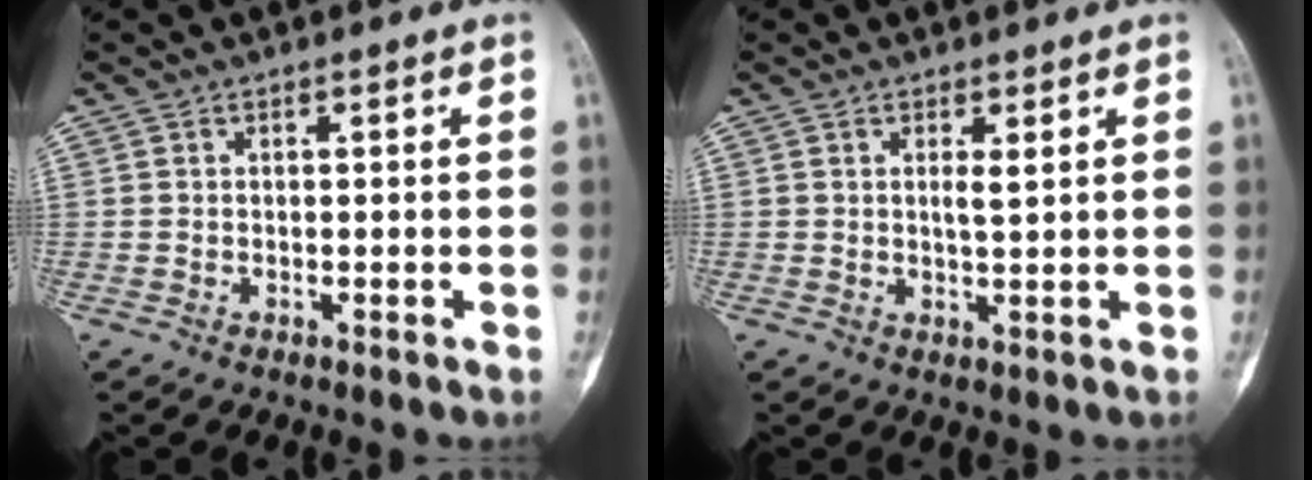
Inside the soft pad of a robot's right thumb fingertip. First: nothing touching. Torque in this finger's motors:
{"motor_torque": [-0.36, -0.38, -0.09, 0.16, 0.08]}